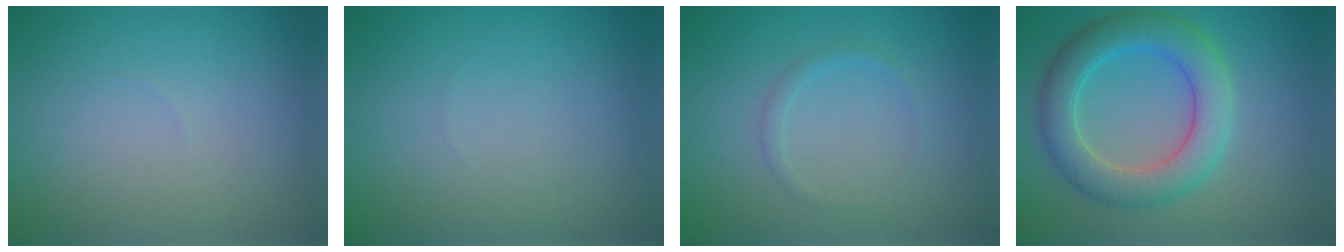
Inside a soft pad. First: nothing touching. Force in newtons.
{"total": 0.0}
{"total": 0.9, "press": 0.9, "slide": 0.0}
{"total": 5.8, "press": 5.8, "slide": 0.2}